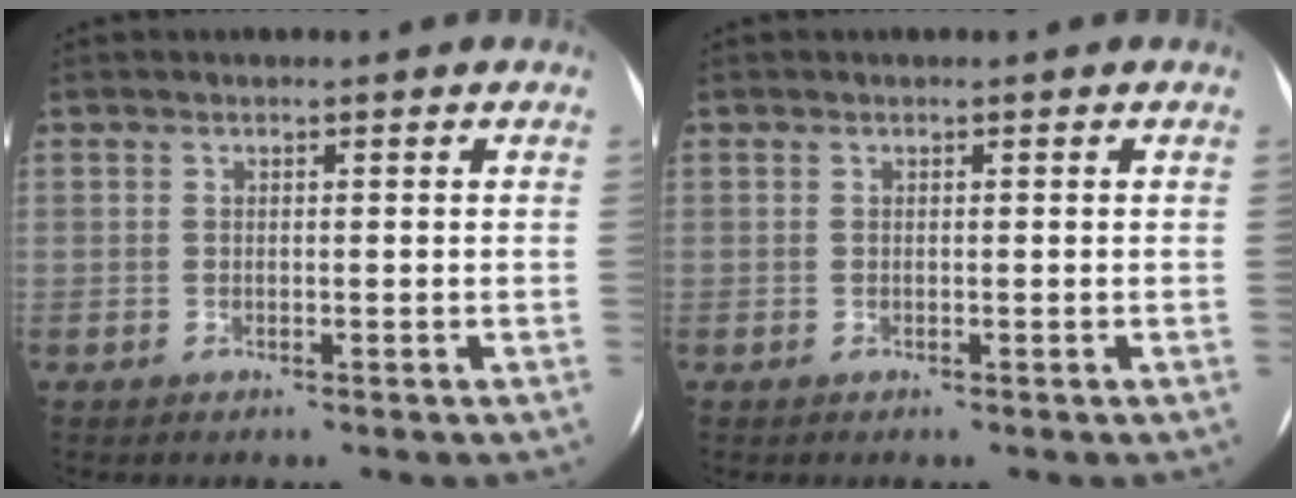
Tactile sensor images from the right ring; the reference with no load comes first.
{"total": 0.0}